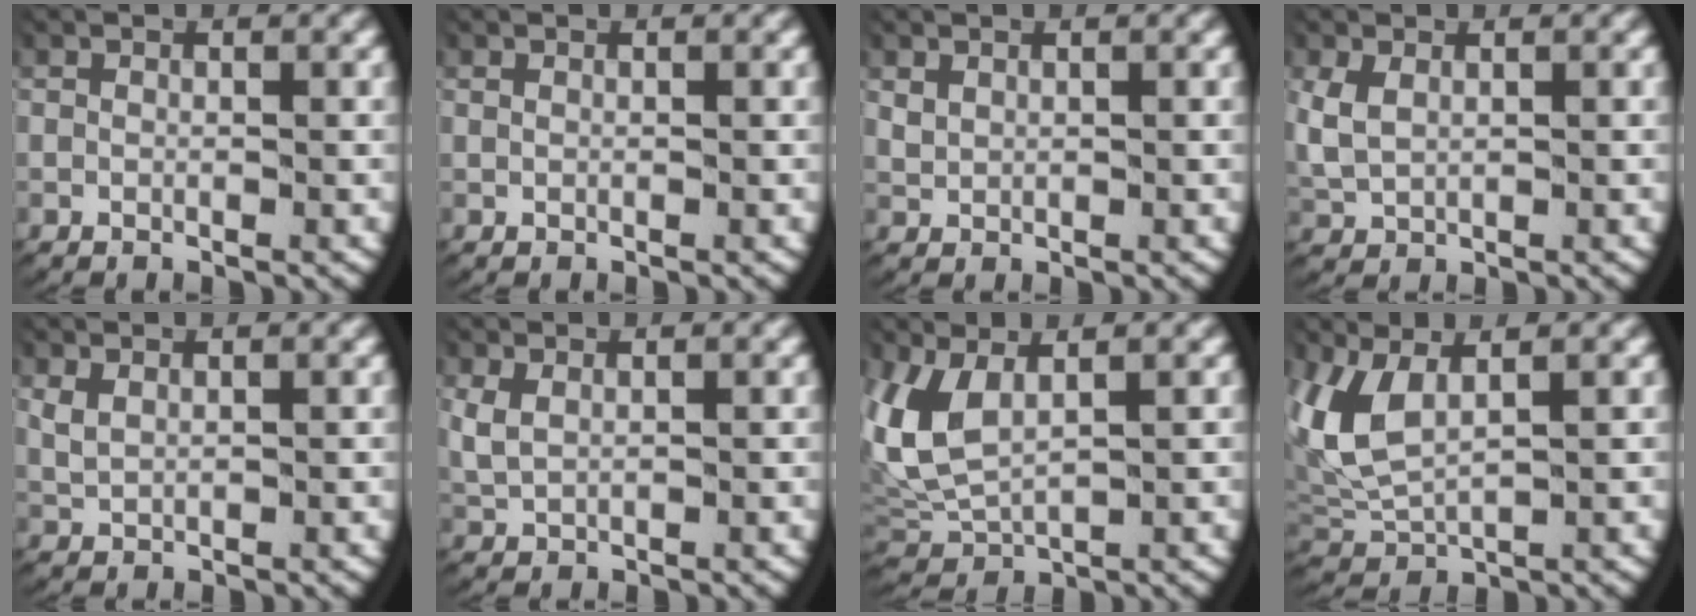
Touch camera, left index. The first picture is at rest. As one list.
[{"total": 0.0}, {"total": 0.9, "force": [0.7, 0.6, 0.3], "torque": [-0.013, -0.003, 0.022]}, {"total": 3.6, "force": [0.6, 3.1, 1.9], "torque": [-0.060, -0.007, 0.019]}, {"total": 1.5, "force": [0.7, 1.0, 0.9], "torque": [-0.026, -0.003, 0.024]}, {"total": 2.5, "force": [0.7, 1.9, 1.5], "torque": [-0.045, -0.003, 0.021]}, {"total": 7.0, "force": [0.7, 5.4, 4.4], "torque": [-0.140, -0.017, 0.027]}, {"total": 6.1, "force": [1.3, 4.4, 4.1], "torque": [-0.134, -0.012, 0.037]}]